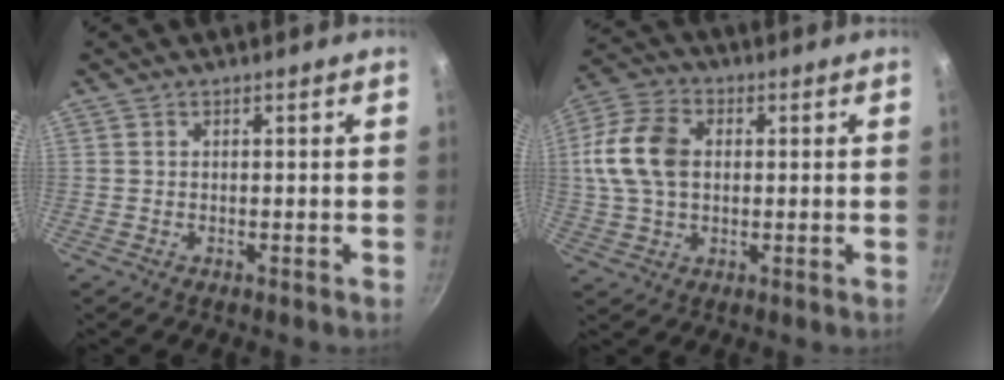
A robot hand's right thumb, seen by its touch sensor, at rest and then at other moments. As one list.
[{"total": 12.5, "force": [1.4, 8.6, 8.9], "torque": [-0.165, 0.017, 0.014]}]